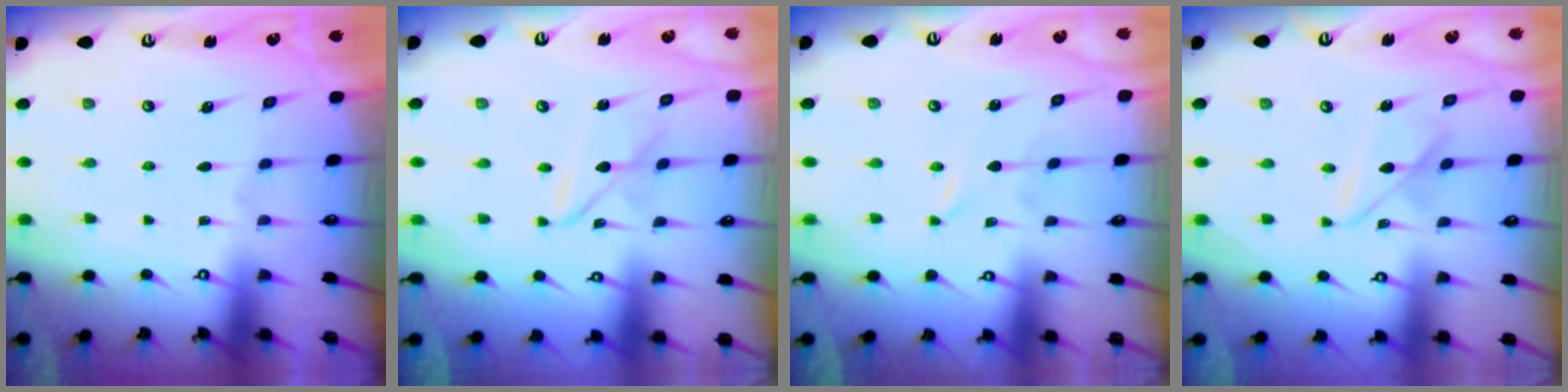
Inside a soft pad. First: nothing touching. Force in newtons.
{"total": 4.9, "press": 4.9, "slide": 0.4}
{"total": 0.0}
{"total": 7.3, "press": 7.3, "slide": 0.6}